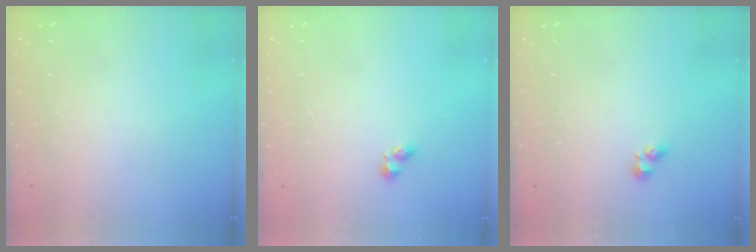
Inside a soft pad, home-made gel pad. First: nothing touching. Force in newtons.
{"total": 3.0, "press": 2.9, "slide": 0.6}
{"total": 3.0, "press": 2.9, "slide": 0.6}